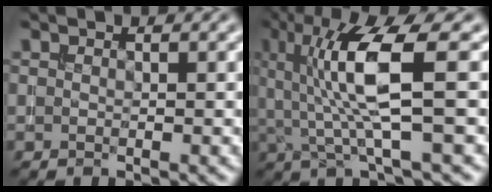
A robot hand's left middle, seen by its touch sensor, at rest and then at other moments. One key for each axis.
{"total": 7.5, "fx": 1.2, "fy": 1.3, "fz": 7.3, "tx": -0.140, "ty": -0.004, "tz": 0.027}